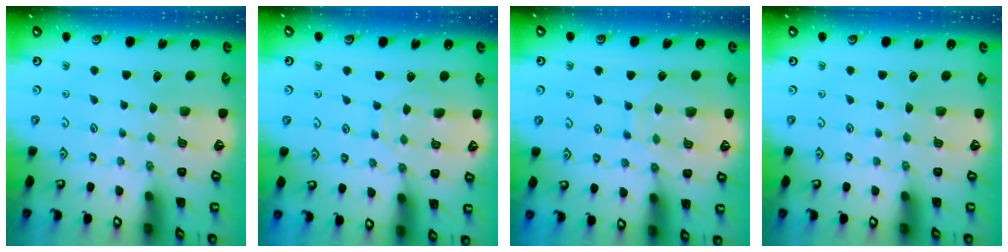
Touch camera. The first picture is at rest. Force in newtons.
{"total": 8.5, "press": 8.4, "slide": 0.7}
{"total": 10.3, "press": 10.2, "slide": 1.0}
{"total": 0.0}